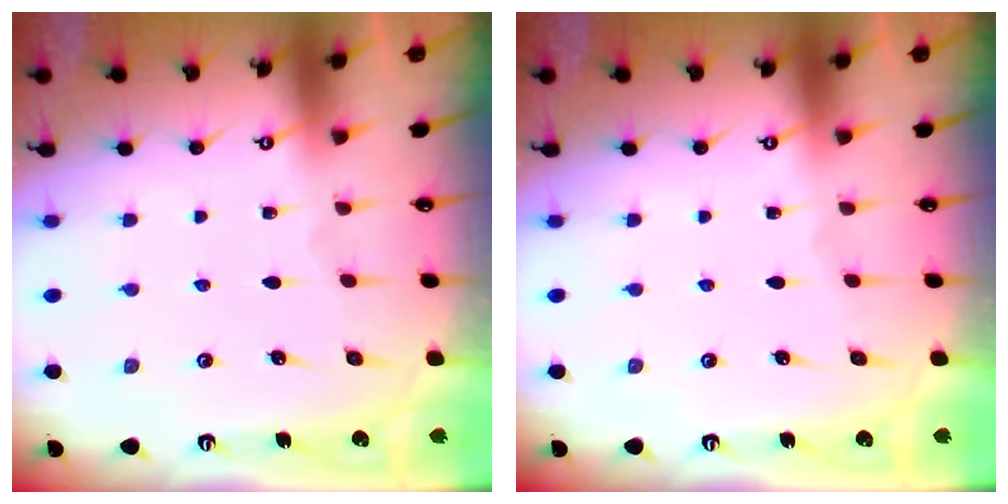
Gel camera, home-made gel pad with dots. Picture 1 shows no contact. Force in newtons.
{"total": 0.0}